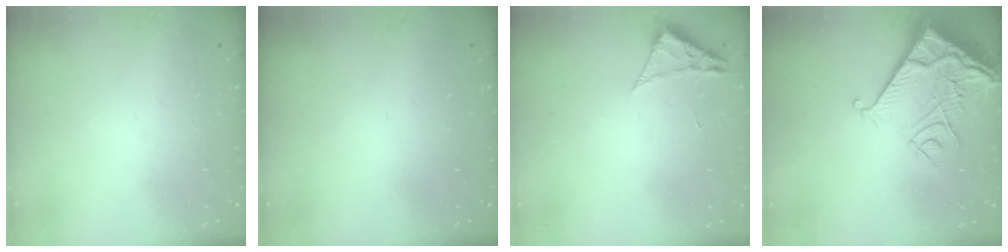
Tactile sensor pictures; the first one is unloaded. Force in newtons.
{"total": 0.0}
{"total": 2.3, "press": 2.3, "slide": 0.4}
{"total": 12.8, "press": 12.7, "slide": 1.7}